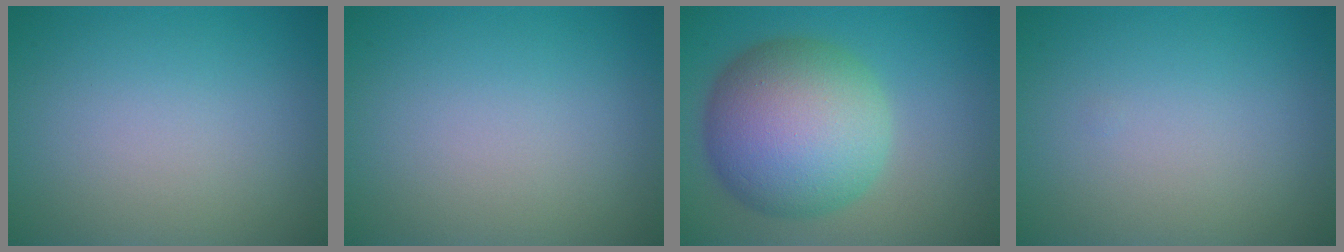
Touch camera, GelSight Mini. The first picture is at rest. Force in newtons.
{"total": 0.0}
{"total": 11.2, "press": 11.2, "slide": 0.3}
{"total": 0.0}